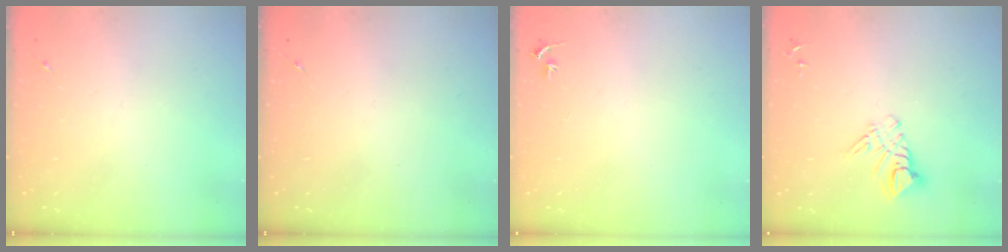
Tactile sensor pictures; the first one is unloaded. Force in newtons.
{"total": 0.0}
{"total": 2.7, "press": 2.7, "slide": 0.3}
{"total": 8.9, "press": 8.8, "slide": 0.9}